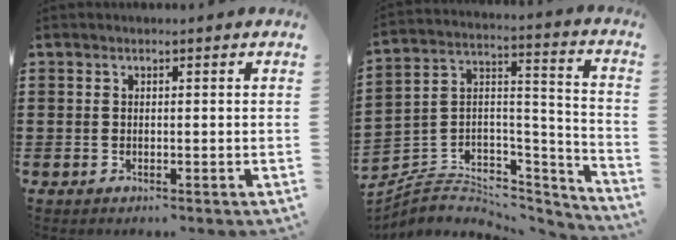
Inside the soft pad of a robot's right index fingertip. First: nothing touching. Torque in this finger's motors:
{"motor_torque": [-1.70, 0.26, -1.05, -0.21]}